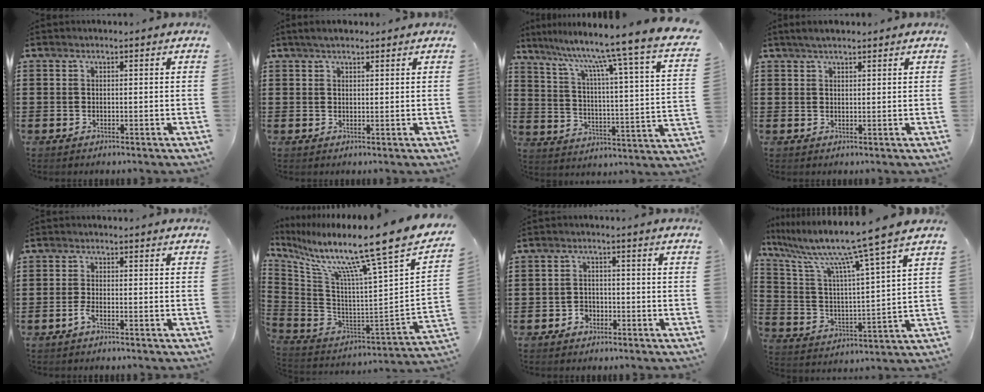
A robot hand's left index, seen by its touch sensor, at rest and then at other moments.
{"total": 1.9, "force": [1.5, 0.6, 0.9], "torque": [-0.020, 0.006, 0.029]}
{"total": 9.1, "force": [7.3, -1.8, 5.1], "torque": [-0.110, -0.073, 0.102]}
{"total": 2.0, "force": [1.7, 0.5, 0.9], "torque": [-0.020, 0.005, 0.031]}
{"total": 1.8, "force": [-0.9, 0.2, 1.5], "torque": [-0.043, -0.007, -0.021]}
{"total": 12.7, "force": [9.3, -0.8, 8.6], "torque": [-0.176, -0.085, 0.136]}
{"total": 1.9, "force": [-1.4, 1.3, 0.3], "torque": [-0.014, 0.002, -0.033]}
{"total": 10.3, "force": [8.3, -0.9, 6.0], "torque": [-0.151, -0.059, 0.127]}